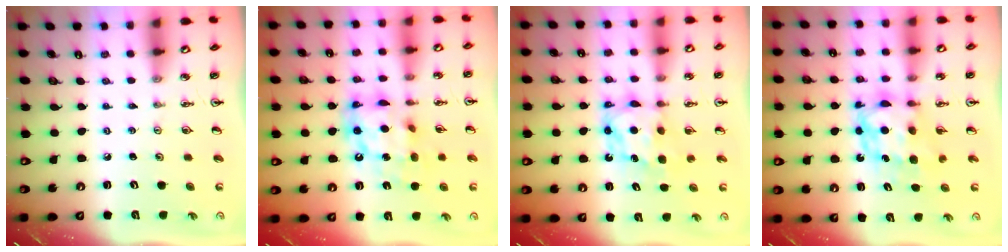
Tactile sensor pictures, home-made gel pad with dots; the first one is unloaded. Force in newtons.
{"total": 14.5, "press": 14.4, "slide": 1.8}
{"total": 6.9, "press": 6.9, "slide": 0.3}
{"total": 6.9, "press": 6.9, "slide": 0.6}